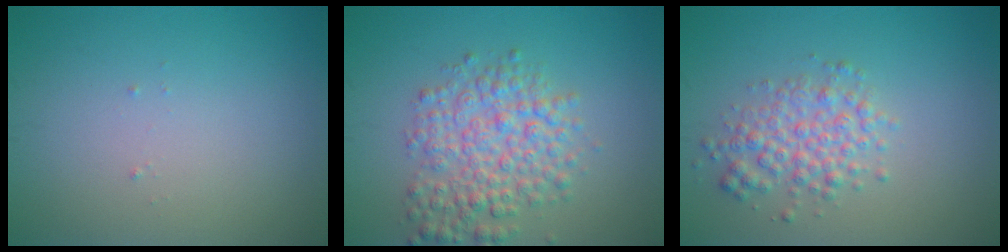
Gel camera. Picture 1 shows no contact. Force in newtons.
{"total": 5.2, "press": 5.2, "slide": 0.2}
{"total": 3.3, "press": 3.3, "slide": 0.1}